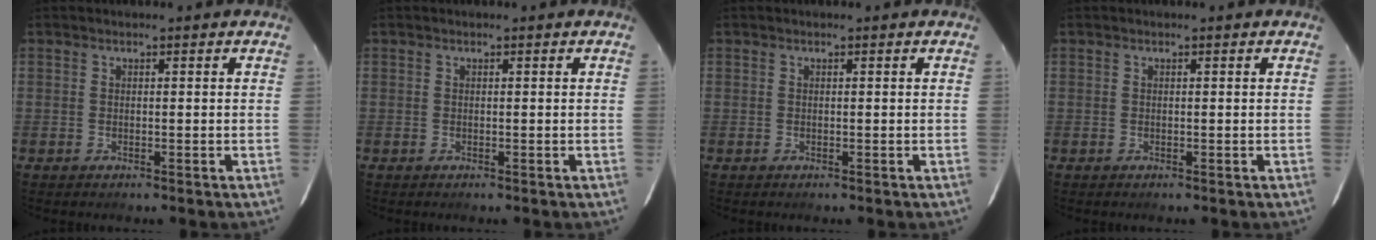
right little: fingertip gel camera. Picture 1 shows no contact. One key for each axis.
{"total": 0.0}
{"total": 0.0}
{"total": 0.0}